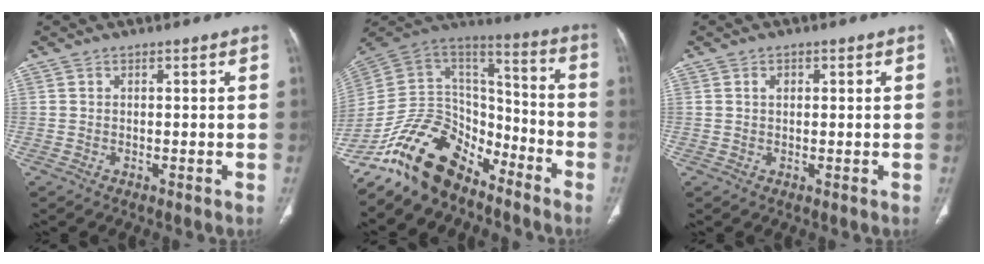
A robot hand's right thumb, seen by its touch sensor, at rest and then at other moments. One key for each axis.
{"total": 19.3, "fx": -14.2, "fy": 9.7, "fz": 8.9, "tx": -0.128, "ty": 0.104, "tz": -0.260}
{"total": 1.2, "fx": 0.4, "fy": 0.8, "fz": 0.8, "tx": -0.009, "ty": 0.000, "tz": 0.007}